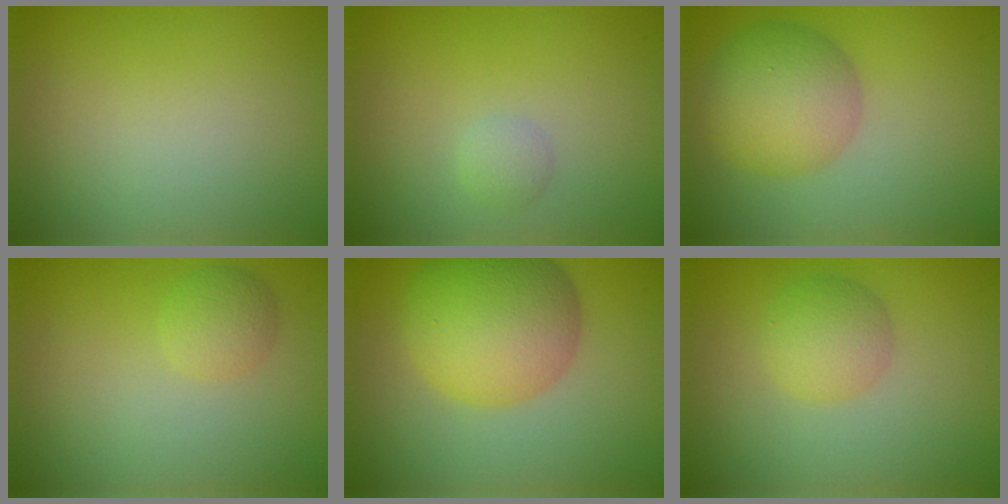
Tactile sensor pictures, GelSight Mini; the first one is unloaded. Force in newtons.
{"total": 1.0, "press": 1.0, "slide": 0.0}
{"total": 6.1, "press": 6.1, "slide": 0.2}
{"total": 1.8, "press": 1.8, "slide": 0.1}
{"total": 8.7, "press": 8.7, "slide": 0.2}
{"total": 2.8, "press": 2.8, "slide": 0.1}